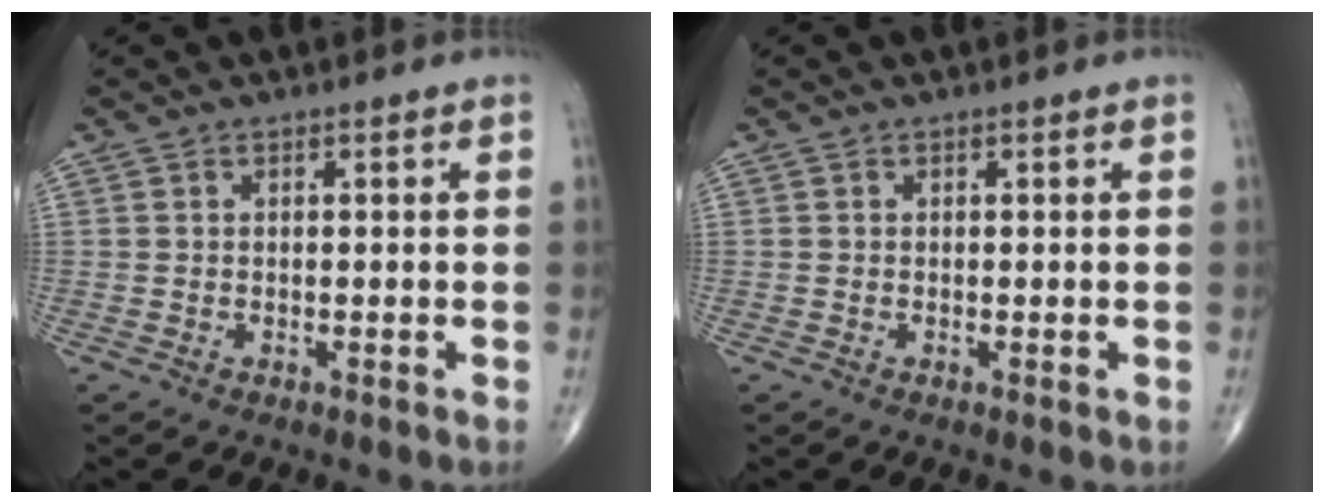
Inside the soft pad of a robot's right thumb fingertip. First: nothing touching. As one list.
[{"total": 0.0}]